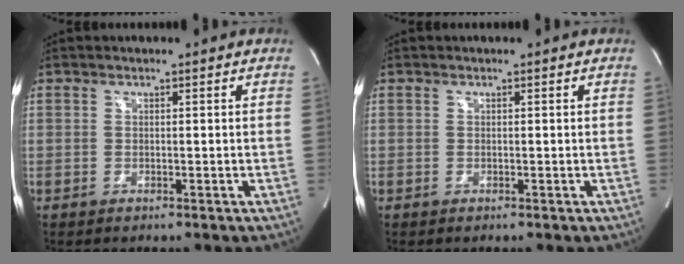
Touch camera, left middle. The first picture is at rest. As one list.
[{"total": 0.0}]